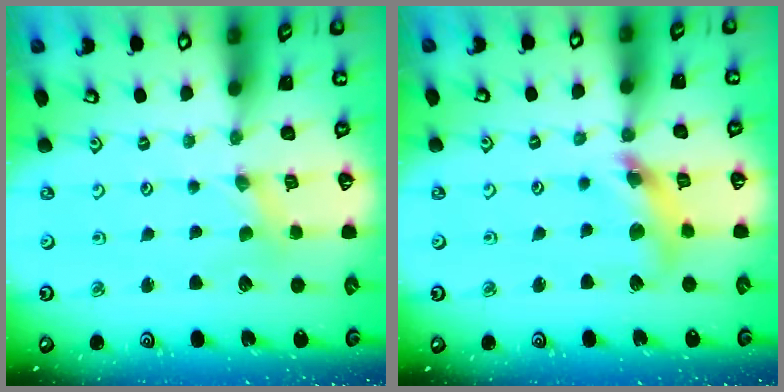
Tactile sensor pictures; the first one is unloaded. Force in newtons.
{"total": 12.5, "press": 12.4, "slide": 1.7}